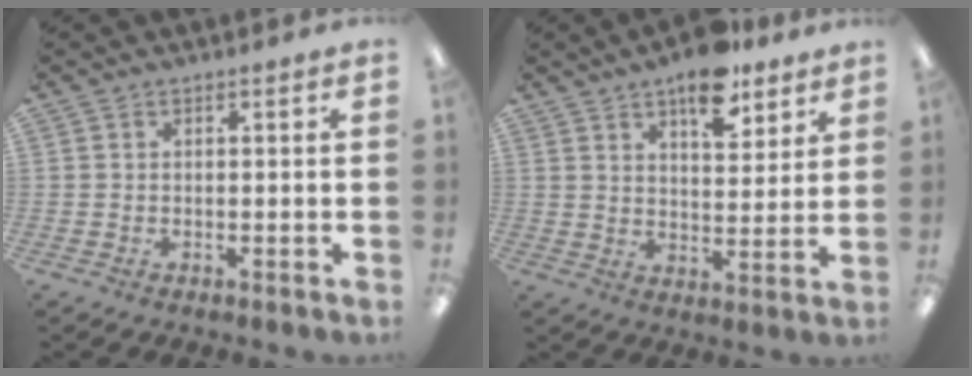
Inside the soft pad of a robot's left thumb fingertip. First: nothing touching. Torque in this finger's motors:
{"motor_torque": [0.49, 0.16, 0.94, -0.99, 0.13]}